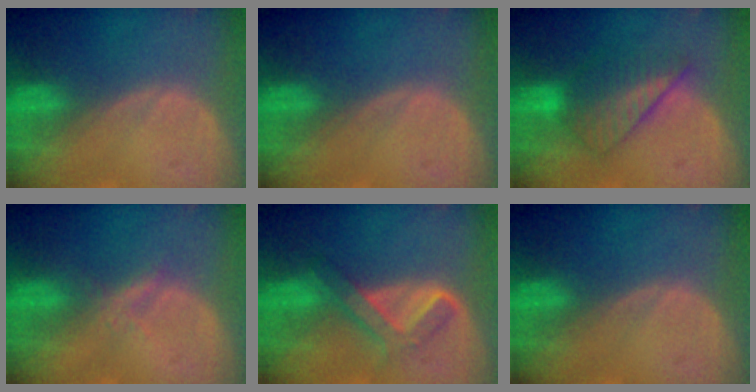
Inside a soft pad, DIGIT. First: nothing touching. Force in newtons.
{"total": 0.0}
{"total": 6.3, "press": 6.3, "slide": 0.2}
{"total": 1.7, "press": 1.7, "slide": 0.1}
{"total": 5.6, "press": 5.1, "slide": 2.2}
{"total": 0.0}